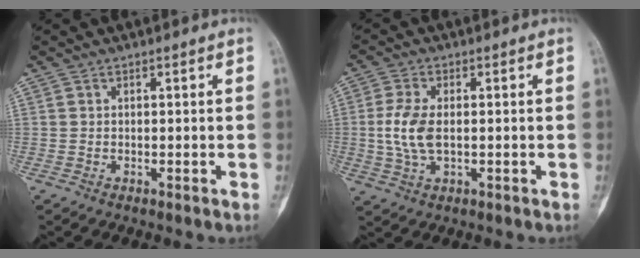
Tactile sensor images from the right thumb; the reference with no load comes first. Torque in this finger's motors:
{"motor_torque": [1.11, 0.61, 0.52, -0.98, 0.21]}